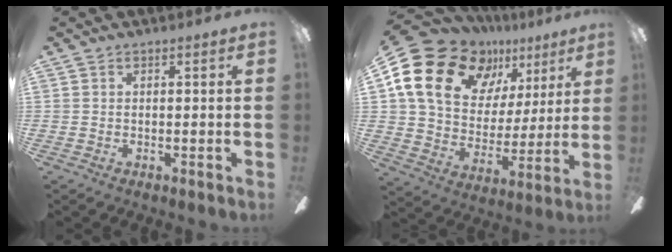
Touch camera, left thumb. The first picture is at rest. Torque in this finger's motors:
{"motor_torque": [2.50, 2.50, 1.40, -1.37, 0.21]}